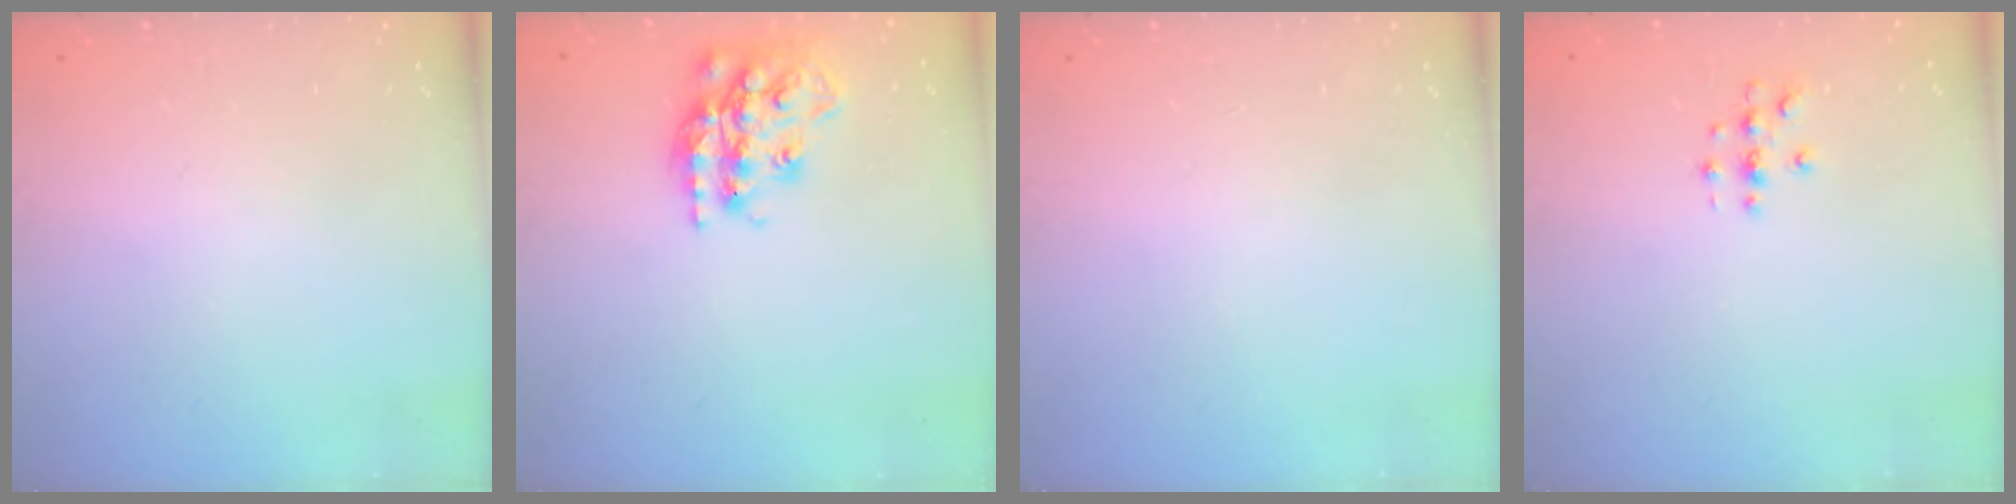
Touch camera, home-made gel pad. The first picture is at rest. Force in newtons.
{"total": 19.3, "press": 19.3, "slide": 1.4}
{"total": 0.0}
{"total": 2.7, "press": 2.7, "slide": 0.3}